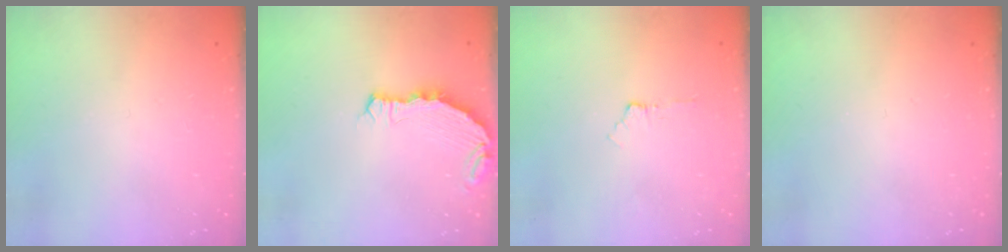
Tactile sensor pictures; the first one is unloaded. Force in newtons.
{"total": 7.0, "press": 5.4, "slide": 4.5}
{"total": 4.5, "press": 4.5, "slide": 0.6}
{"total": 0.0}